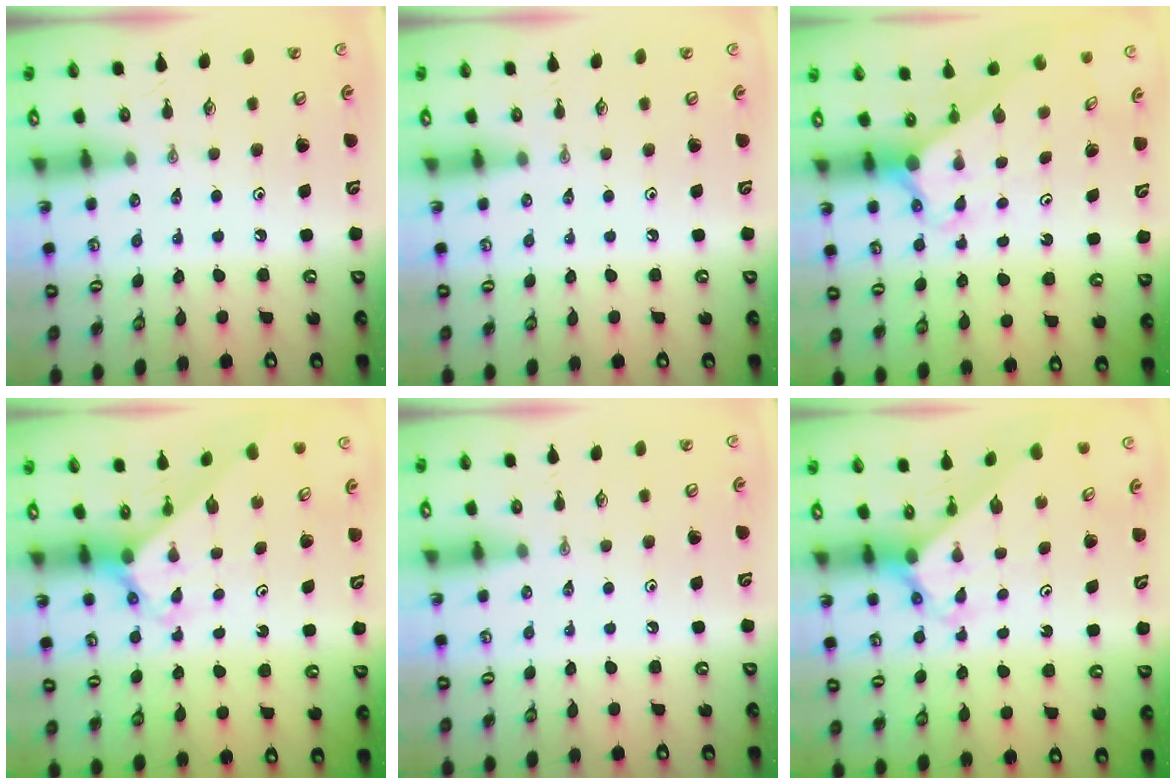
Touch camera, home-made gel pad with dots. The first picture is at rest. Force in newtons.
{"total": 0.0}
{"total": 2.6, "press": 2.6, "slide": 0.2}
{"total": 2.6, "press": 2.6, "slide": 0.1}
{"total": 0.0}
{"total": 2.6, "press": 2.6, "slide": 0.1}